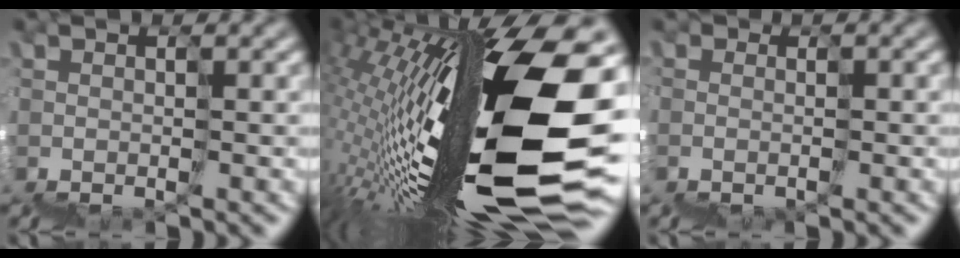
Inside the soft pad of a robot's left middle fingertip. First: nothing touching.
{"total": 14.3, "force": [0.3, 2.3, 14.1], "torque": [-0.238, 0.039, -0.012]}
{"total": 1.3, "force": [-0.8, 0.6, -0.9], "torque": [0.027, 0.019, -0.012]}